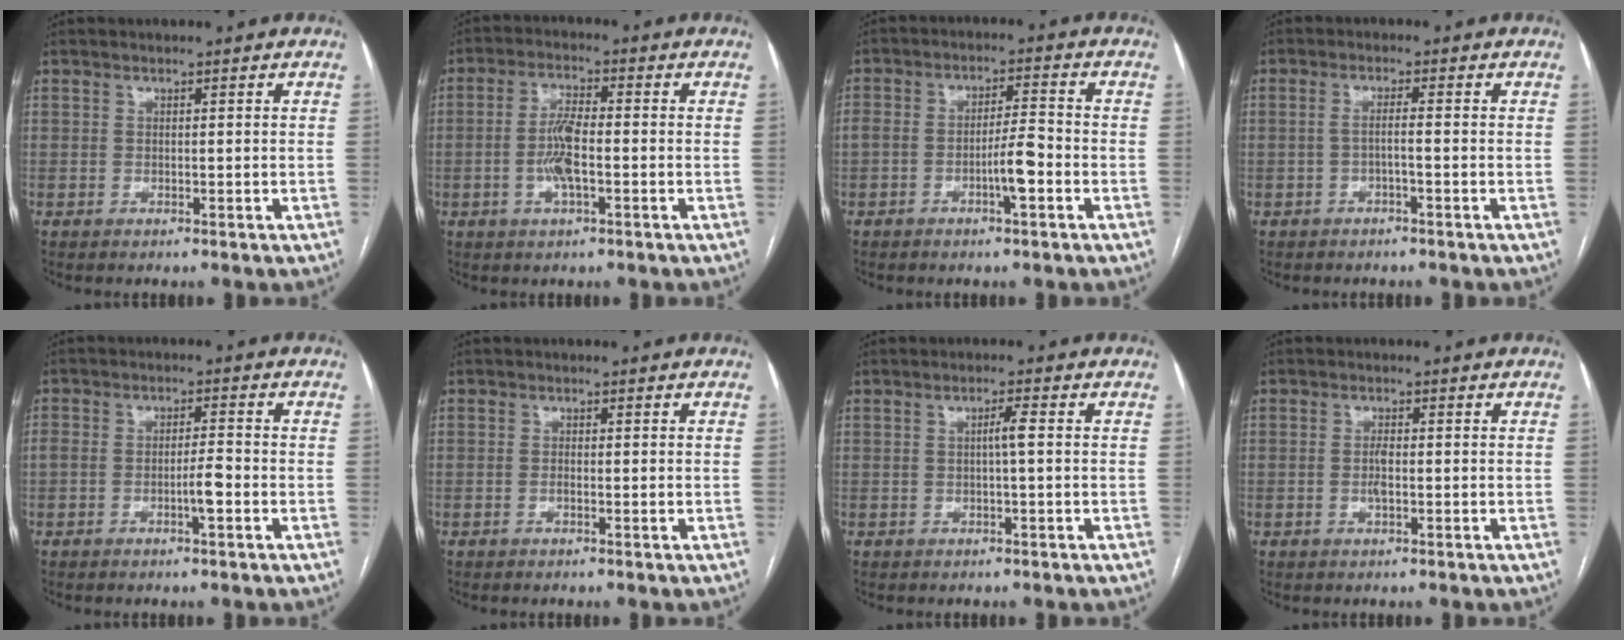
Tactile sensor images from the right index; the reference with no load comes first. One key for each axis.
{"total": 5.9, "fx": -1.3, "fy": 1.4, "fz": 5.5, "tx": -0.115, "ty": 0.004, "tz": -0.025}
{"total": 5.7, "fx": -2.3, "fy": 1.1, "fz": 5.1, "tx": -0.100, "ty": 0.014, "tz": -0.037}
{"total": 2.0, "fx": -0.7, "fy": -0.1, "fz": 1.9, "tx": -0.036, "ty": 0.008, "tz": -0.012}
{"total": 4.0, "fx": -1.6, "fy": 0.9, "fz": 3.6, "tx": -0.070, "ty": 0.011, "tz": -0.026}
{"total": 1.0, "fx": -0.3, "fy": 0.1, "fz": 1.0, "tx": -0.015, "ty": 0.001, "tz": -0.005}
{"total": 1.9, "fx": 0.0, "fy": -0.2, "fz": 1.9, "tx": -0.031, "ty": 0.003, "tz": 0.000}
{"total": 1.8, "fx": -0.4, "fy": 0.5, "fz": 1.7, "tx": -0.035, "ty": 0.000, "tz": -0.007}